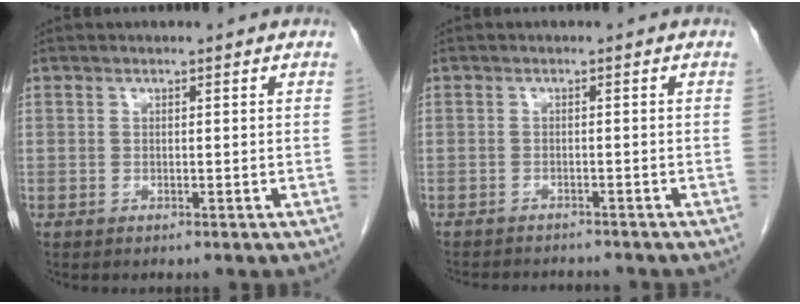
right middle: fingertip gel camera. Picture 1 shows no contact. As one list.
[{"total": 7.4, "force": [-6.9, 1.5, 2.0], "torque": [-0.029, -0.005, -0.093]}]